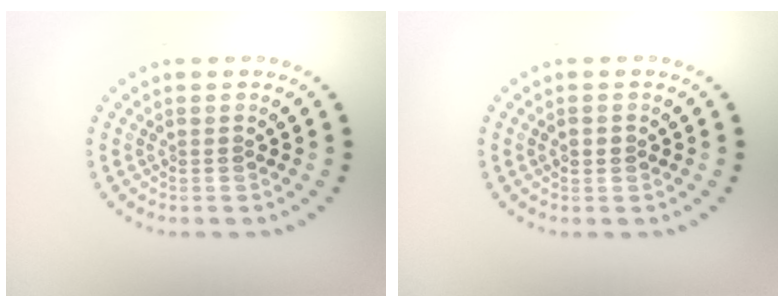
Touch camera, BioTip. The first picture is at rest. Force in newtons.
{"total": 1.1, "press": 1.1, "slide": 0.1}